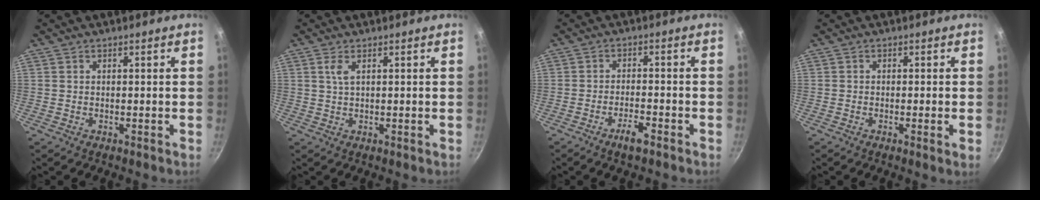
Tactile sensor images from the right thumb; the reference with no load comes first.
{"total": 2.0, "force": [0.7, 0.4, 1.8], "torque": [-0.039, 0.000, 0.016]}
{"total": 3.9, "force": [-2.6, 1.0, 2.7], "torque": [-0.045, 0.019, -0.042]}
{"total": 1.7, "force": [-0.5, 0.0, 1.7], "torque": [-0.033, -0.002, -0.010]}